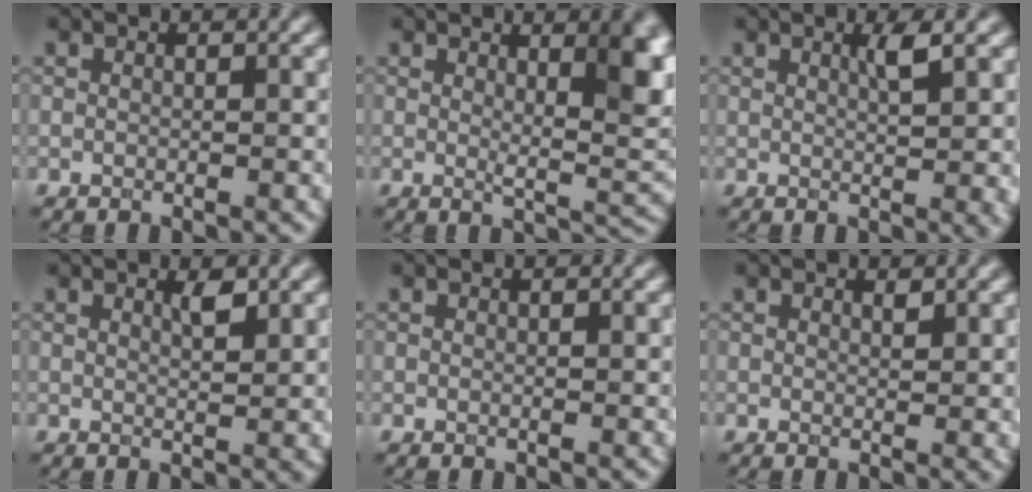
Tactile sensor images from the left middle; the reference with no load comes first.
{"total": 7.2, "force": [2.2, 2.4, 6.4], "torque": [-0.076, -0.011, 0.039]}
{"total": 2.6, "force": [0.8, 0.5, 2.4], "torque": [-0.033, -0.002, 0.010]}
{"total": 1.5, "force": [0.9, 0.3, 1.2], "torque": [-0.017, -0.004, 0.013]}
{"total": 0.0}
{"total": 0.8, "force": [0.5, 0.2, 0.6], "torque": [-0.009, -0.005, 0.009]}